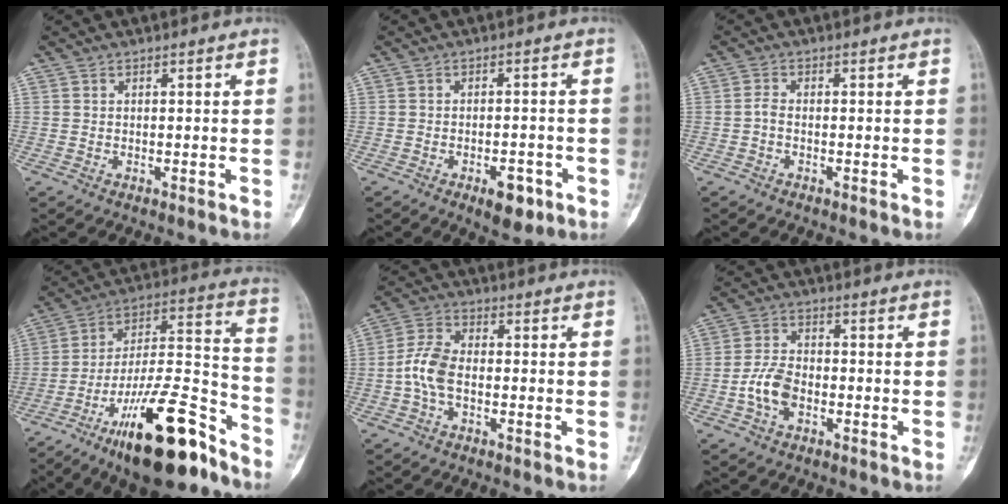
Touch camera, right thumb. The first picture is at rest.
{"total": 5.7, "force": [-2.8, 2.6, 4.3], "torque": [-0.046, 0.012, -0.034]}
{"total": 1.4, "force": [-0.6, 0.7, 1.1], "torque": [-0.022, 0.001, -0.017]}
{"total": 25.0, "force": [-15.7, 7.4, 18.0], "torque": [-0.267, 0.092, -0.256]}
{"total": 6.7, "force": [-1.4, 3.7, 5.4], "torque": [-0.119, 0.020, -0.035]}
{"total": 6.5, "force": [-2.2, 3.9, 4.7], "torque": [-0.091, 0.020, -0.047]}